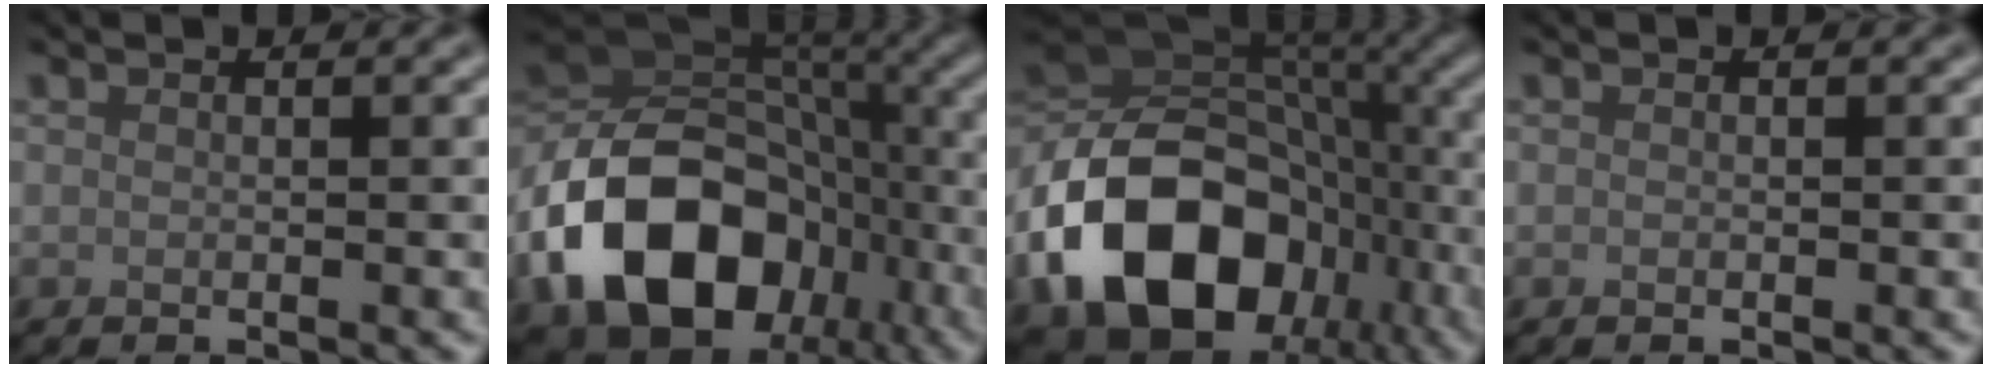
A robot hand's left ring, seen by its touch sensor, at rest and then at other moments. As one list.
[{"total": 15.6, "force": [-6.2, 11.2, 8.9], "torque": [-0.168, -0.011, -0.113]}, {"total": 17.2, "force": [-6.9, 12.3, 9.9], "torque": [-0.186, -0.020, -0.121]}, {"total": 0.0}]